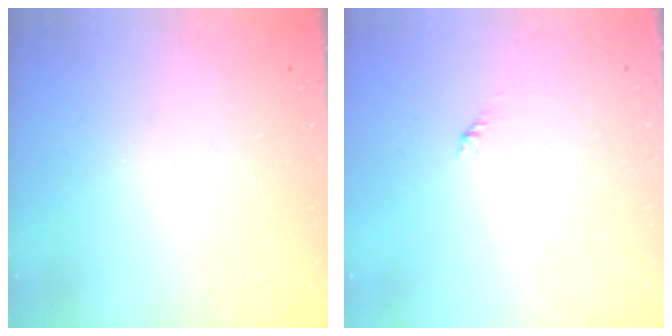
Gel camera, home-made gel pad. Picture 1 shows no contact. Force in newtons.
{"total": 1.7, "press": 1.6, "slide": 0.7}